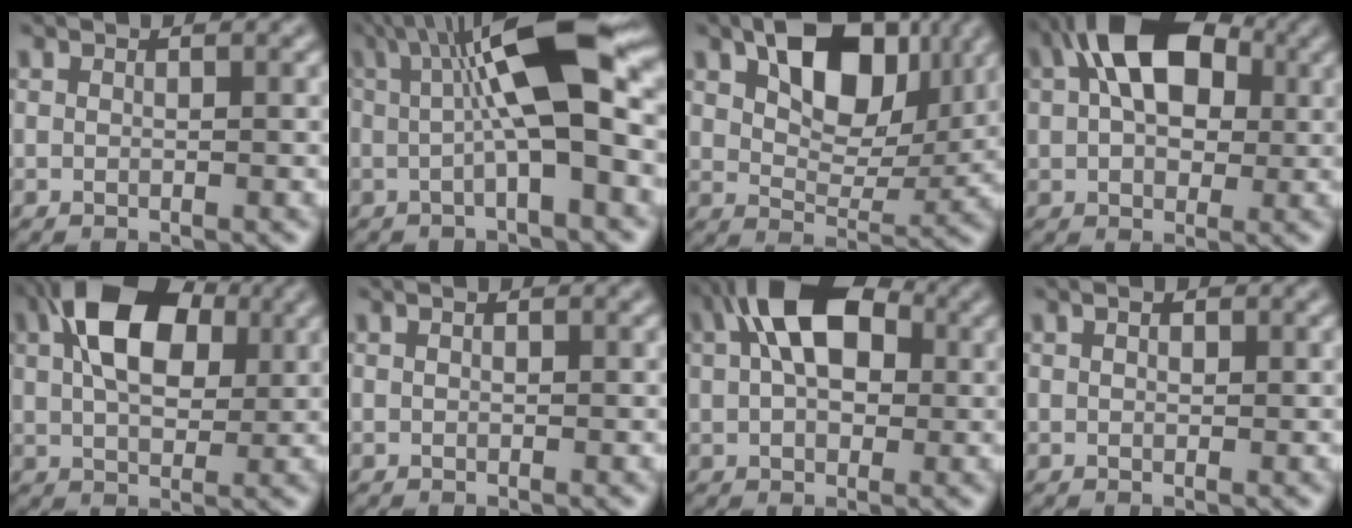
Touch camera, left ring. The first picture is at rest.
{"total": 8.8, "force": [1.2, 1.9, 8.5], "torque": [-0.132, 0.013, 0.016]}
{"total": 8.7, "force": [3.8, 4.9, 6.1], "torque": [-0.100, 0.007, 0.059]}
{"total": 10.3, "force": [2.7, 6.6, 7.4], "torque": [-0.126, 0.032, 0.036]}
{"total": 9.6, "force": [2.9, 5.6, 7.3], "torque": [-0.131, 0.025, 0.044]}
{"total": 0.6, "force": [0.2, 0.4, 0.5], "torque": [-0.002, 0.001, 0.002]}
{"total": 9.2, "force": [2.5, 5.5, 6.9], "torque": [-0.118, 0.030, 0.028]}
{"total": 1.7, "force": [0.8, 1.0, 1.1], "torque": [-0.009, 0.014, -0.001]}